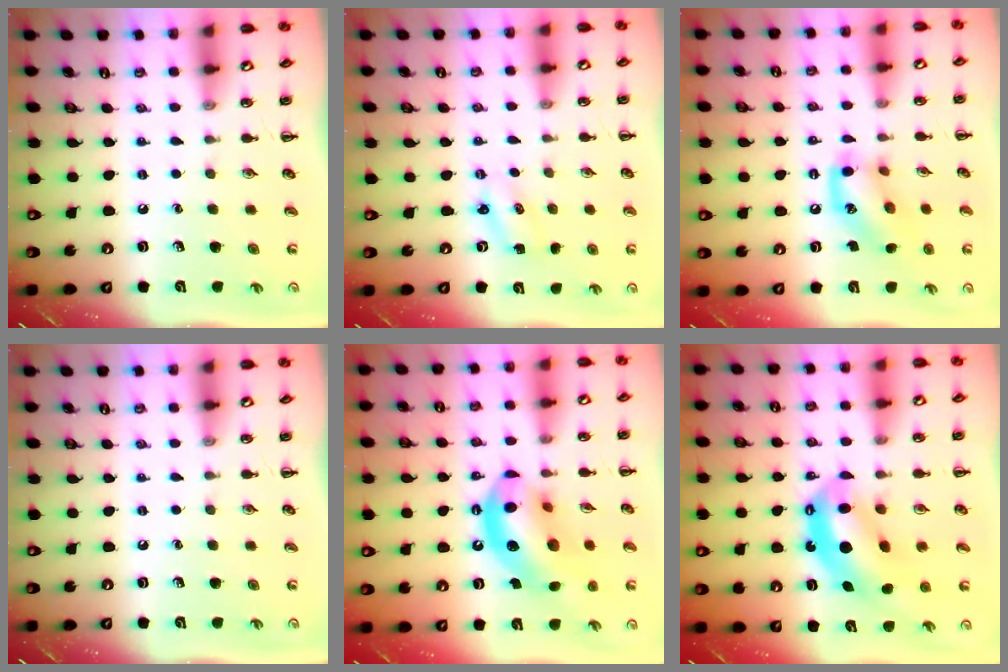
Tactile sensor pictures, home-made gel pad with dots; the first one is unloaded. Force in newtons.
{"total": 1.4, "press": 1.3, "slide": 0.3}
{"total": 12.3, "press": 12.3, "slide": 0.8}
{"total": 0.0}
{"total": 16.5, "press": 15.9, "slide": 4.1}
{"total": 12.6, "press": 12.2, "slide": 3.3}